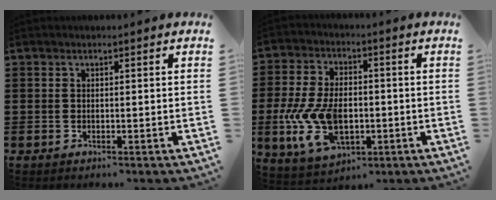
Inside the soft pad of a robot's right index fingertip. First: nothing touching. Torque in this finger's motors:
{"motor_torque": [1.52, -0.62, 0.34, -0.06]}